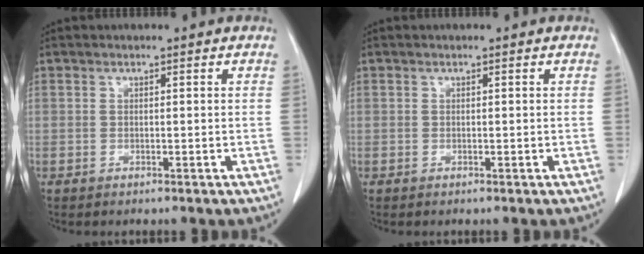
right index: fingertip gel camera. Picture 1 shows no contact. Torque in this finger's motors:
{"motor_torque": [0.03, 0.00, 0.00, 0.00]}